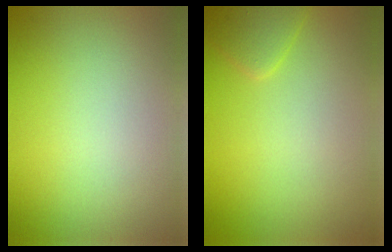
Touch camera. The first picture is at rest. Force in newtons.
{"total": 1.8, "press": 1.8, "slide": 0.1}